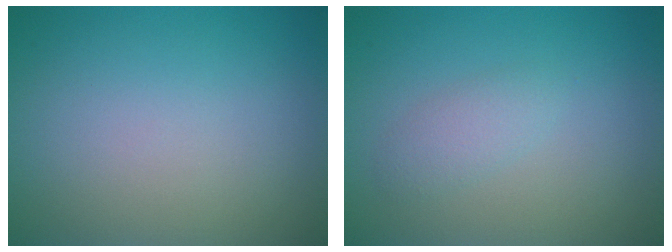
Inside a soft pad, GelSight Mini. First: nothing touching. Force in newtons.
{"total": 1.6, "press": 1.6, "slide": 0.1}